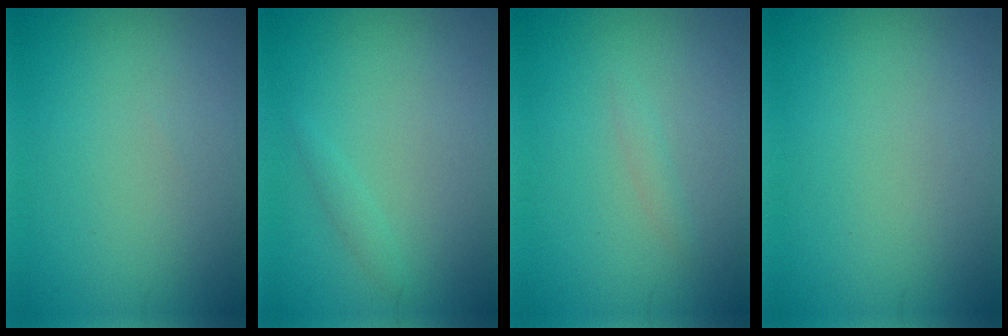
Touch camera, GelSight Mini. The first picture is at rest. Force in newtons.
{"total": 0.8, "press": 0.8, "slide": 0.1}
{"total": 0.8, "press": 0.8, "slide": 0.0}
{"total": 0.0}